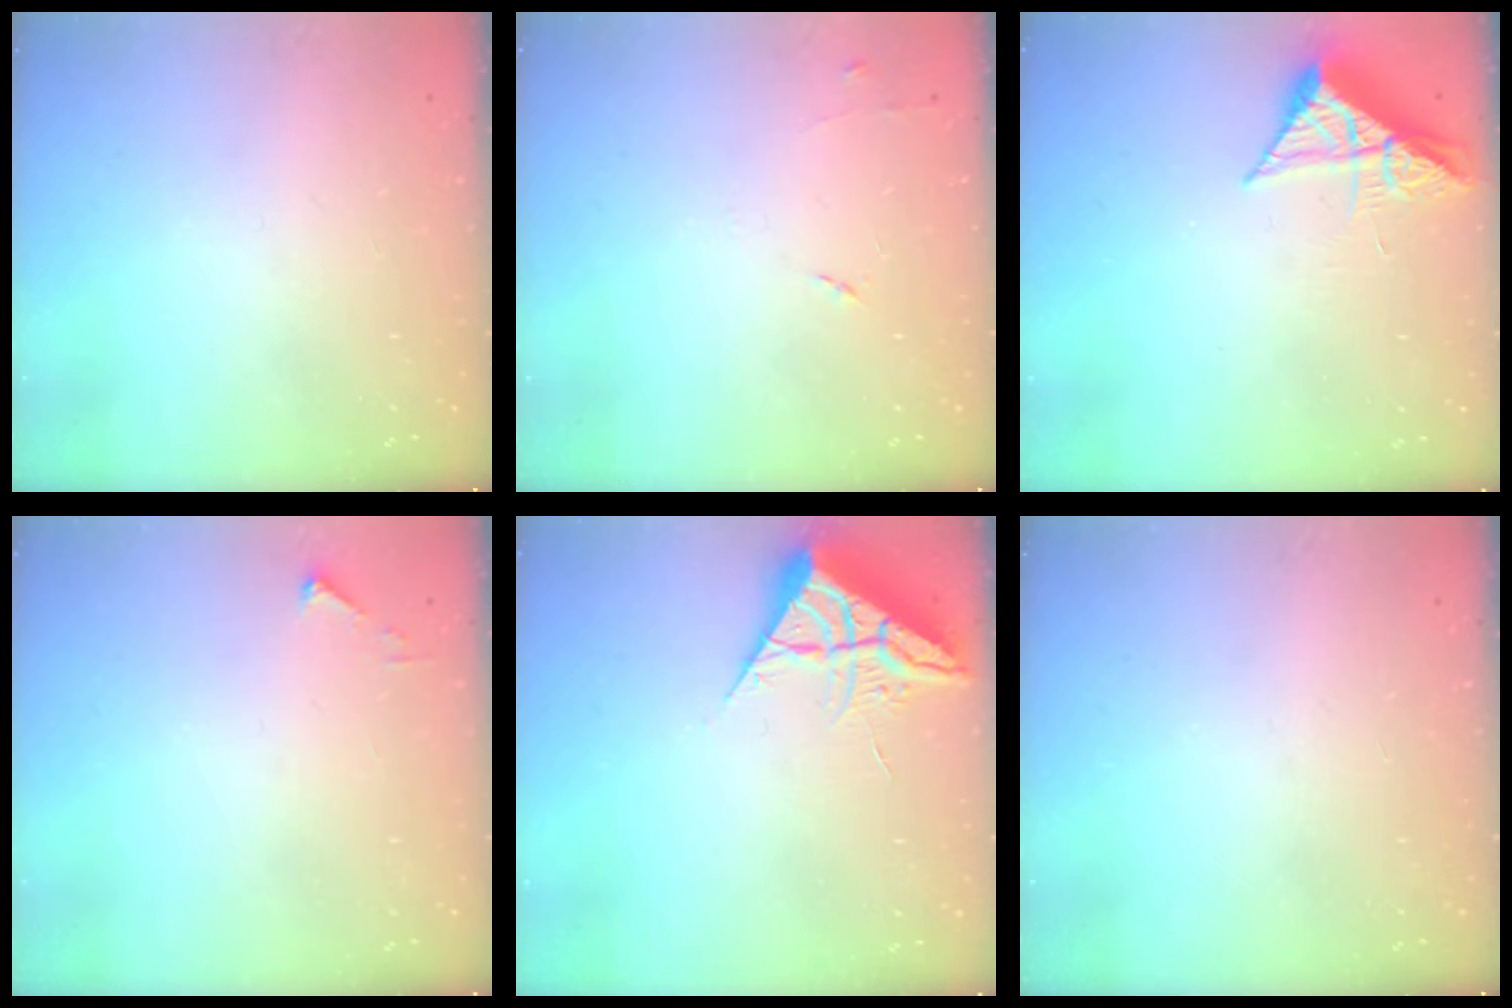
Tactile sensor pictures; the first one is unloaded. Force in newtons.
{"total": 5.3, "press": 5.2, "slide": 0.8}
{"total": 7.0, "press": 7.0, "slide": 0.3}
{"total": 2.7, "press": 2.7, "slide": 0.3}
{"total": 6.9, "press": 6.9, "slide": 0.4}
{"total": 0.0}